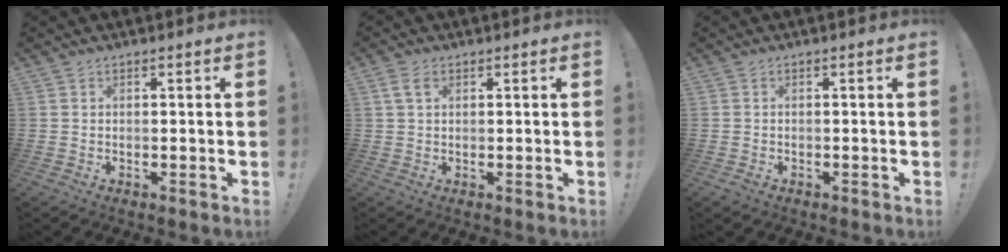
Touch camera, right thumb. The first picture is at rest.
{"total": 3.6, "force": [1.5, 1.9, 2.7], "torque": [-0.051, 0.004, 0.028]}
{"total": 1.3, "force": [-0.9, 0.8, 0.5], "torque": [-0.007, 0.005, -0.015]}